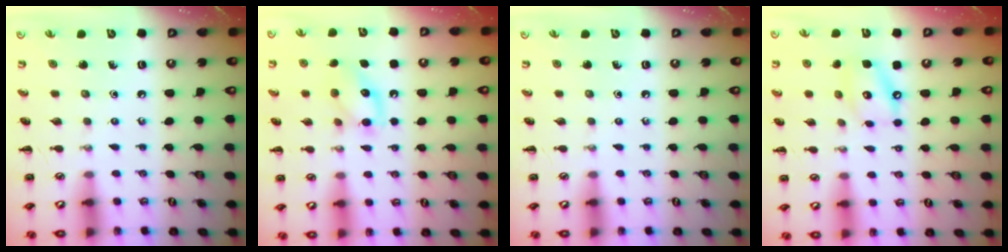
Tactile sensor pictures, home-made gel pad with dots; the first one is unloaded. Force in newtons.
{"total": 12.0, "press": 11.9, "slide": 1.2}
{"total": 0.0}
{"total": 11.0, "press": 10.8, "slide": 2.4}